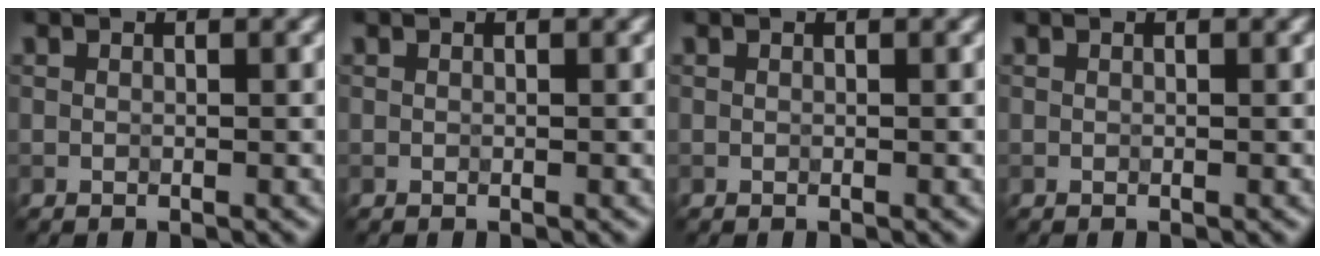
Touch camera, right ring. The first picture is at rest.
{"total": 0.0}
{"total": 0.0}
{"total": 0.0}